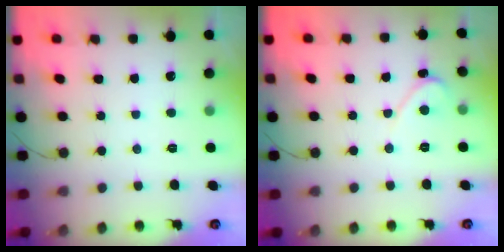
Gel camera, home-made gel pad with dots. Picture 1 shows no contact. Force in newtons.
{"total": 2.1, "press": 2.1, "slide": 0.2}